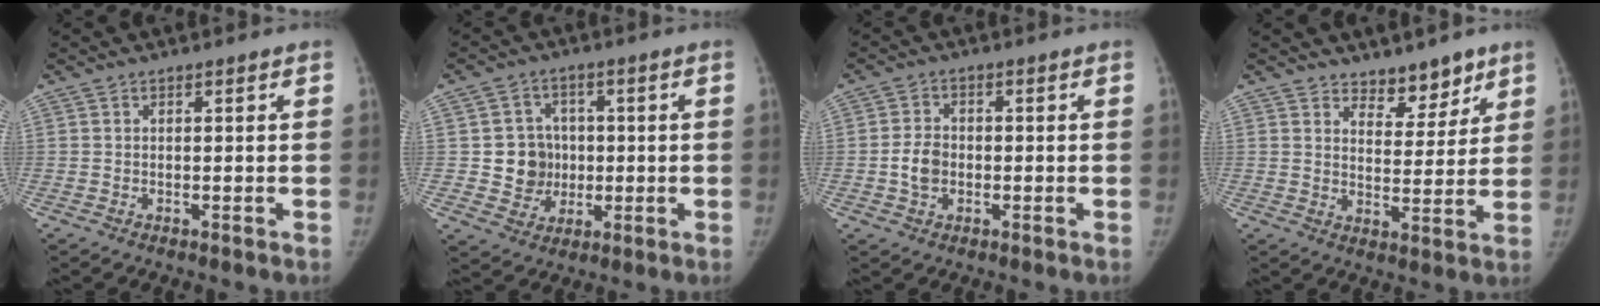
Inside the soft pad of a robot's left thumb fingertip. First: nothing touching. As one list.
[{"total": 8.2, "force": [-0.1, 7.8, 2.6], "torque": [-0.002, 0.011, 0.004]}, {"total": 5.4, "force": [-0.5, 5.1, 1.8], "torque": [-0.004, 0.010, -0.010]}, {"total": 6.8, "force": [5.4, 3.5, 2.4], "torque": [0.004, -0.039, 0.084]}]